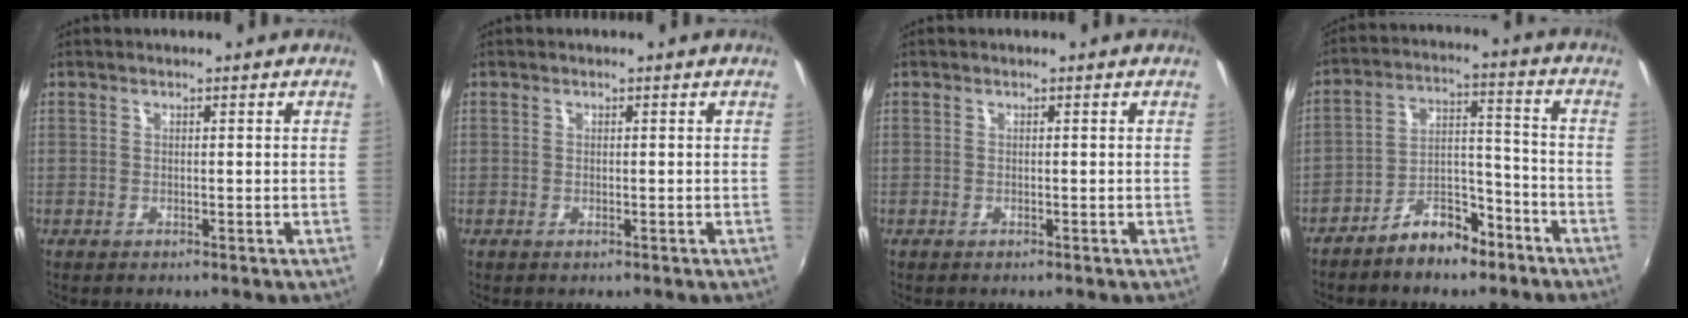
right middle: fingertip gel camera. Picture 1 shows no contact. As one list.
[{"total": 0.0}, {"total": 0.0}, {"total": 9.2, "force": [-6.8, 4.2, 4.6], "torque": [-0.076, 0.034, -0.104]}]